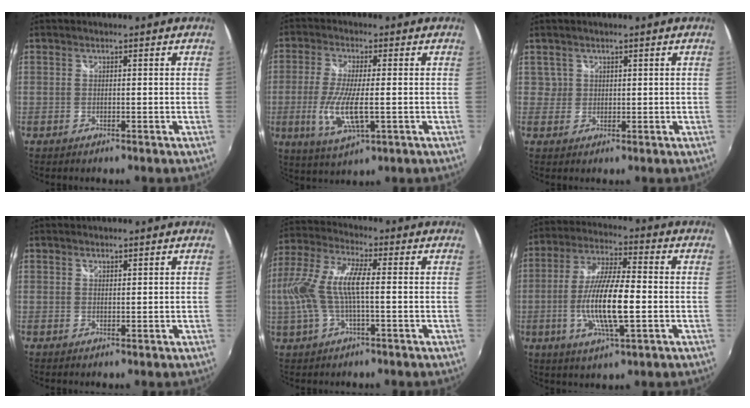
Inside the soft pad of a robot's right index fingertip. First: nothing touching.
{"total": 10.0, "force": [-2.1, 2.6, 9.4], "torque": [-0.194, -0.017, -0.038]}
{"total": 1.7, "force": [0.7, 1.5, -0.3], "torque": [0.018, 0.011, 0.011]}
{"total": 0.8, "force": [0.8, 0.3, 0.1], "torque": [-0.001, 0.001, 0.014]}
{"total": 12.5, "force": [-0.7, 3.6, 11.9], "torque": [-0.241, 0.004, -0.012]}
{"total": 13.4, "force": [-2.7, 2.7, 12.9], "torque": [-0.255, -0.006, -0.051]}